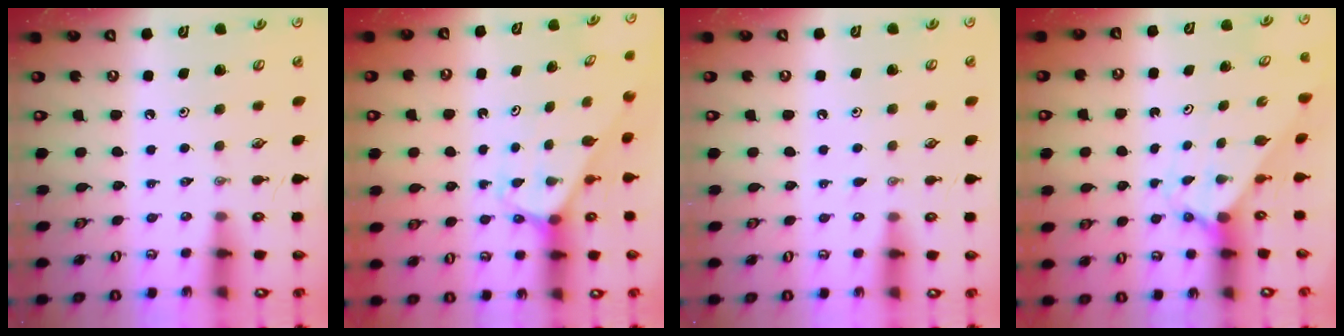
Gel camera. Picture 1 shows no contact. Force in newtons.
{"total": 2.4, "press": 2.4, "slide": 0.2}
{"total": 3.4, "press": 3.3, "slide": 0.4}
{"total": 2.0, "press": 2.0, "slide": 0.2}